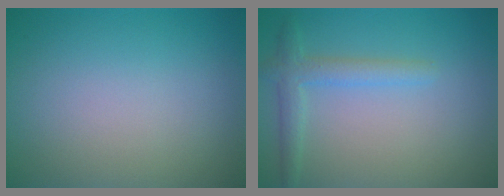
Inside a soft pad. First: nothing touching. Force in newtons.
{"total": 2.4, "press": 2.4, "slide": 0.0}